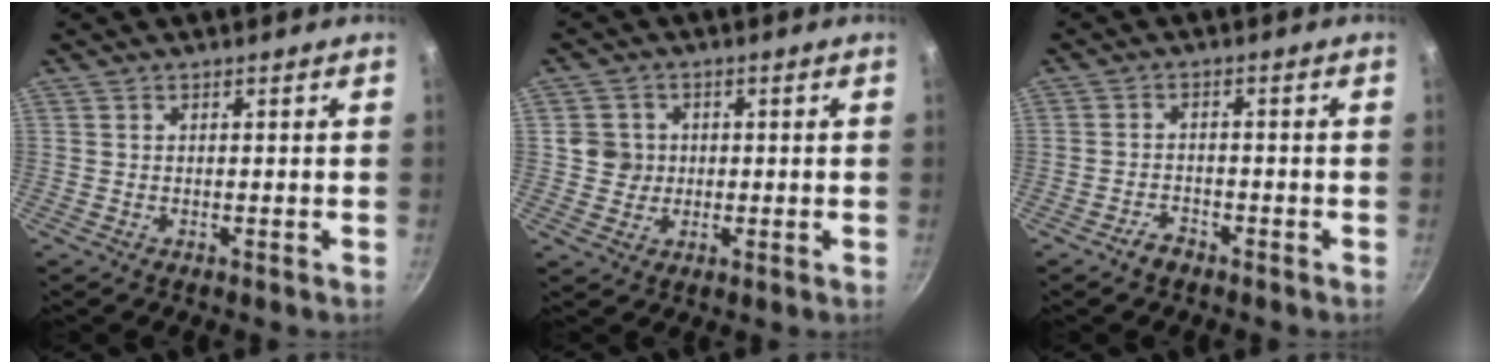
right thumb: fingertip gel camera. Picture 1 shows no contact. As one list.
[{"total": 4.6, "force": [0.3, 4.4, 1.1], "torque": [0.008, 0.008, 0.002]}, {"total": 2.8, "force": [-2.1, 1.4, 1.0], "torque": [-0.014, 0.024, -0.035]}]